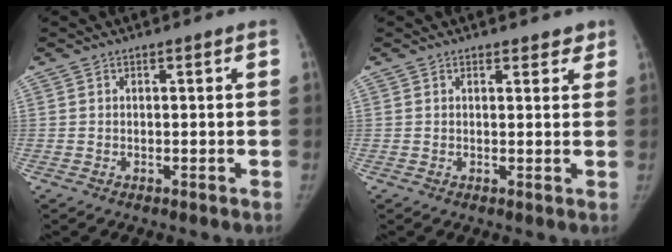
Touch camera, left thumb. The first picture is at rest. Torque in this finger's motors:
{"motor_torque": [-0.40, -0.27, -0.35, 0.37, -0.05]}